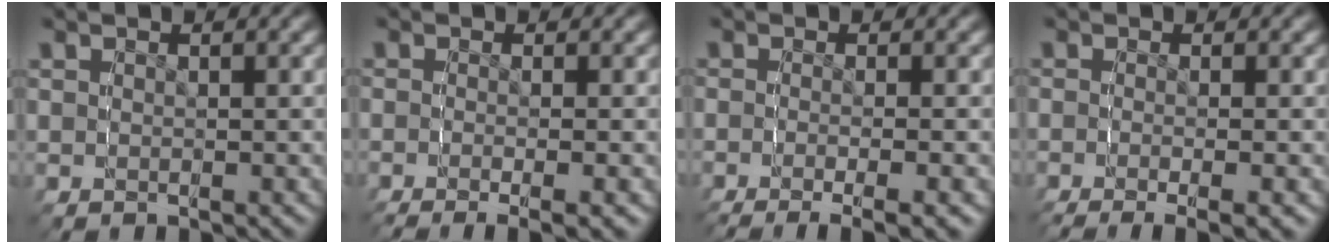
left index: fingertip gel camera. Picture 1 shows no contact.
{"total": 2.4, "force": [-2.0, -0.3, 1.4], "torque": [-0.021, 0.001, -0.038]}
{"total": 3.7, "force": [-3.1, -0.1, 2.0], "torque": [-0.029, -0.003, -0.053]}
{"total": 2.8, "force": [-2.3, -0.1, 1.6], "torque": [-0.026, -0.001, -0.042]}